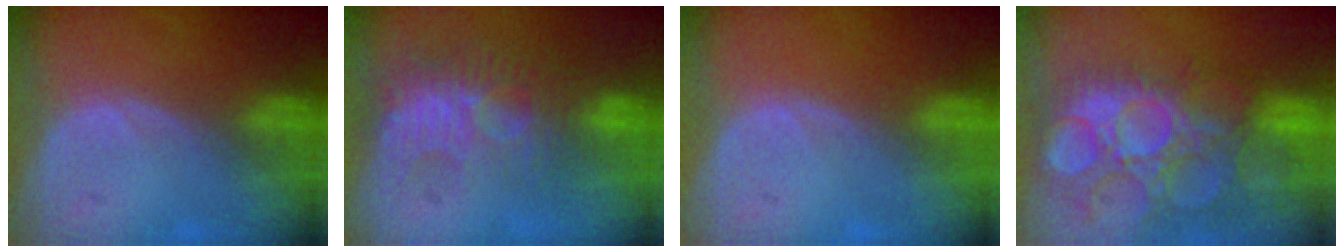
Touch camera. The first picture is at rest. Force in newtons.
{"total": 9.1, "press": 8.2, "slide": 3.9}
{"total": 0.0}
{"total": 14.8, "press": 12.7, "slide": 7.6}